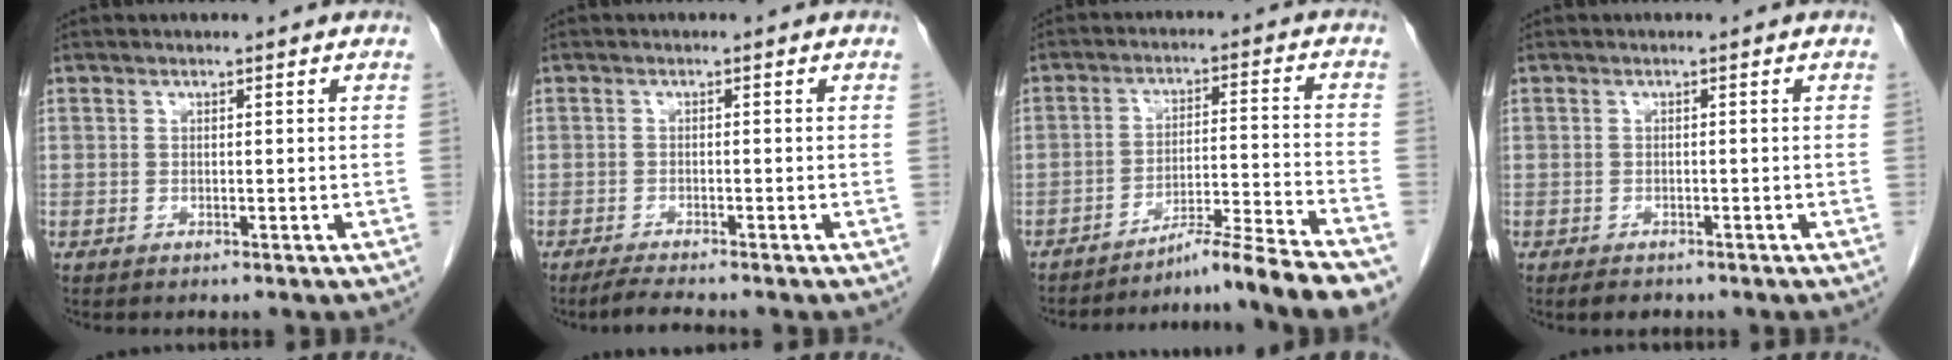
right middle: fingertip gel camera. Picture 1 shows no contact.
{"total": 3.1, "force": [-2.8, -0.1, 1.5], "torque": [-0.034, -0.012, -0.049]}
{"total": 12.2, "force": [-10.7, -2.6, 5.2], "torque": [-0.055, 0.008, -0.168]}
{"total": 2.3, "force": [-1.8, 1.1, 1.0], "torque": [-0.017, -0.003, -0.022]}